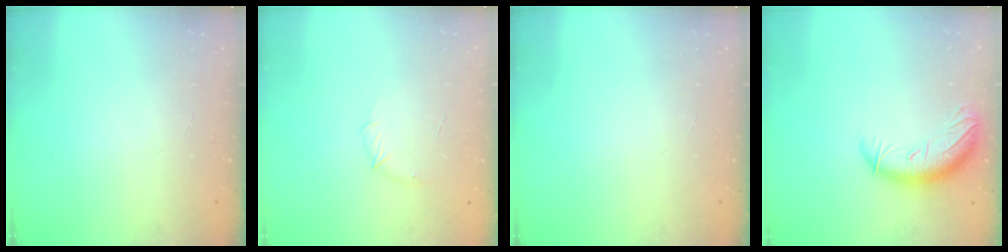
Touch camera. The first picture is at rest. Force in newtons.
{"total": 7.4, "press": 7.2, "slide": 1.7}
{"total": 0.0}
{"total": 10.5, "press": 10.2, "slide": 2.4}